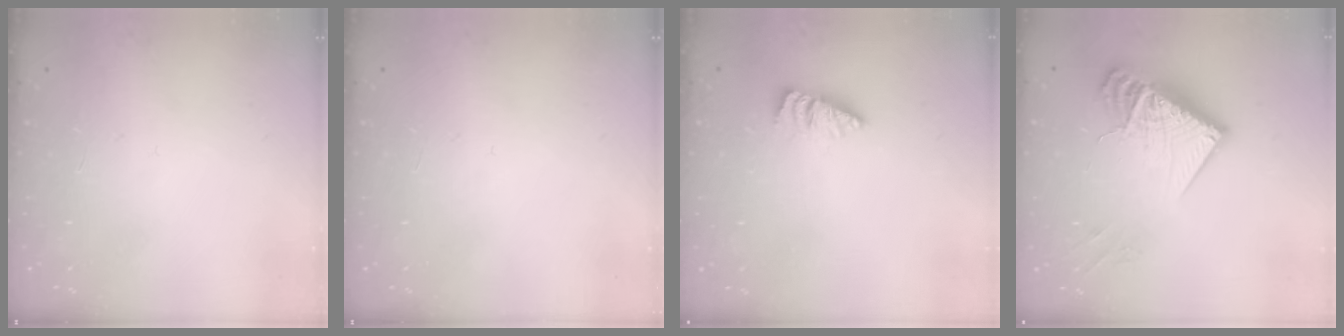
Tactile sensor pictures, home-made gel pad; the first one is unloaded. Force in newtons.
{"total": 0.0}
{"total": 2.7, "press": 2.7, "slide": 0.2}
{"total": 16.5, "press": 16.4, "slide": 1.6}